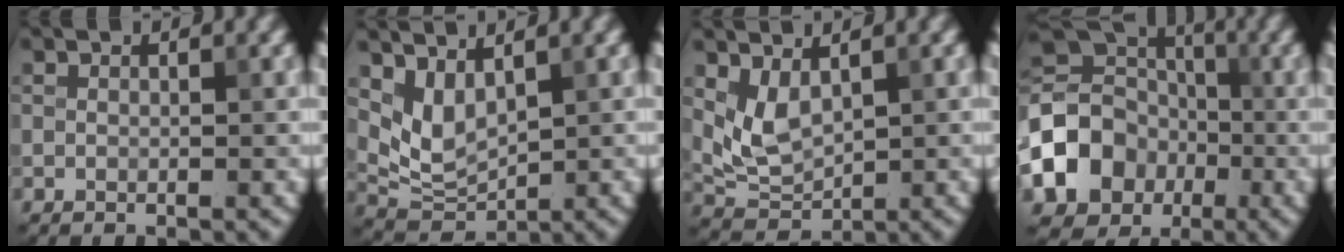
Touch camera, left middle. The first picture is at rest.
{"total": 3.6, "force": [2.1, 1.9, 2.3], "torque": [-0.055, -0.013, 0.051]}
{"total": 3.1, "force": [1.3, 1.7, 2.2], "torque": [-0.051, -0.008, 0.035]}
{"total": 8.9, "force": [-2.6, 7.3, 4.4], "torque": [-0.080, 0.003, -0.063]}